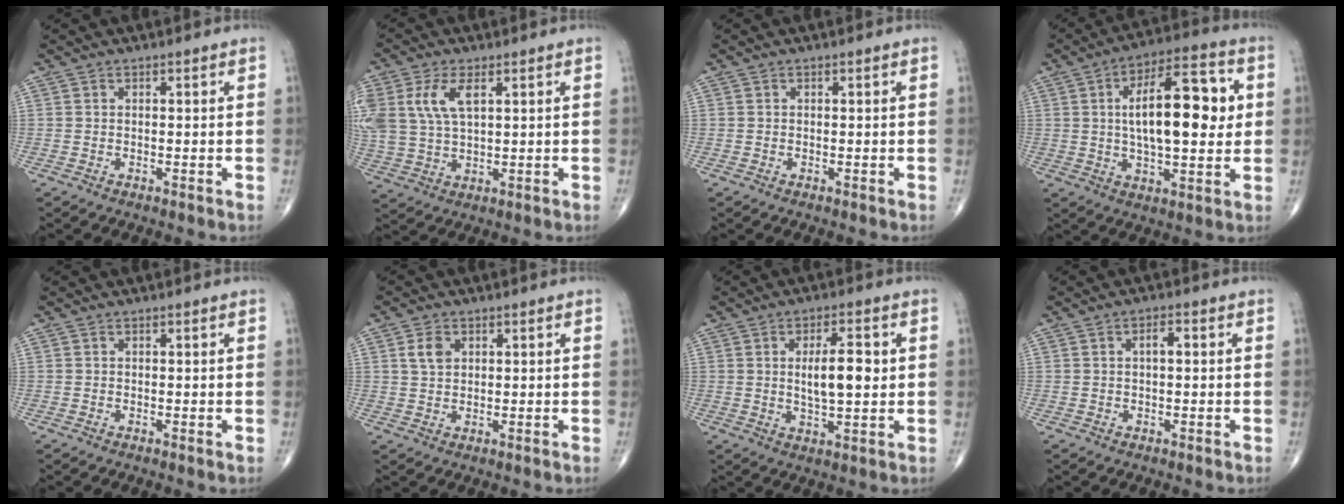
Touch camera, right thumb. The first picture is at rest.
{"total": 11.0, "force": [3.8, 5.9, 8.5], "torque": [-0.197, 0.001, 0.082]}
{"total": 0.0}
{"total": 18.1, "force": [2.7, 7.5, 16.2], "torque": [-0.235, 0.012, 0.038]}
{"total": 0.0}
{"total": 3.5, "force": [1.2, 2.5, 2.2], "torque": [-0.033, -0.001, 0.025]}
{"total": 8.5, "force": [1.2, 3.1, 7.8], "torque": [-0.123, -0.004, 0.023]}
{"total": 2.3, "force": [0.4, 1.0, 2.0], "torque": [-0.033, 0.007, 0.004]}